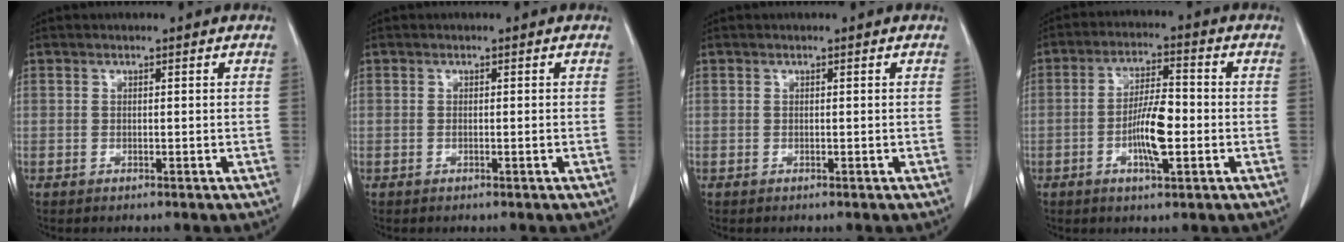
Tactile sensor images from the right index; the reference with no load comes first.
{"total": 0.6, "force": [-0.1, 0.1, 0.6], "torque": [-0.010, -0.001, 0.000]}
{"total": 0.0}
{"total": 7.7, "force": [-1.8, 1.7, 7.3], "torque": [-0.135, 0.004, -0.034]}